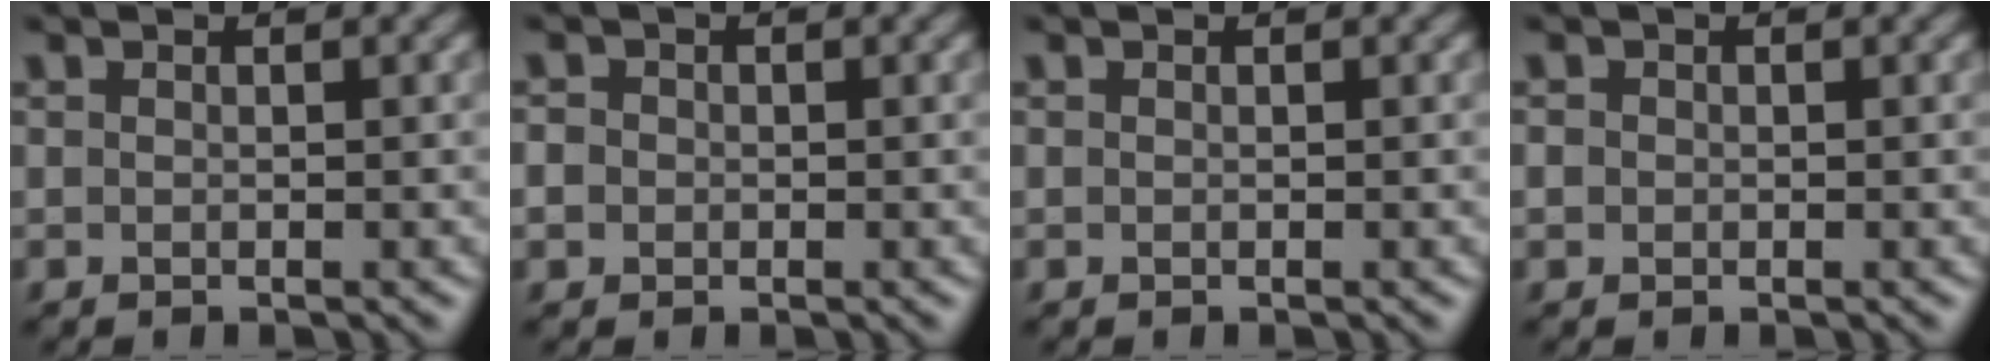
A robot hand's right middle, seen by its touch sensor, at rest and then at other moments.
{"total": 1.6, "force": [0.0, 1.5, 0.5], "torque": [-0.006, 0.002, -0.004]}
{"total": 0.0}
{"total": 0.7, "force": [0.0, 0.7, 0.2], "torque": [0.000, -0.002, -0.002]}